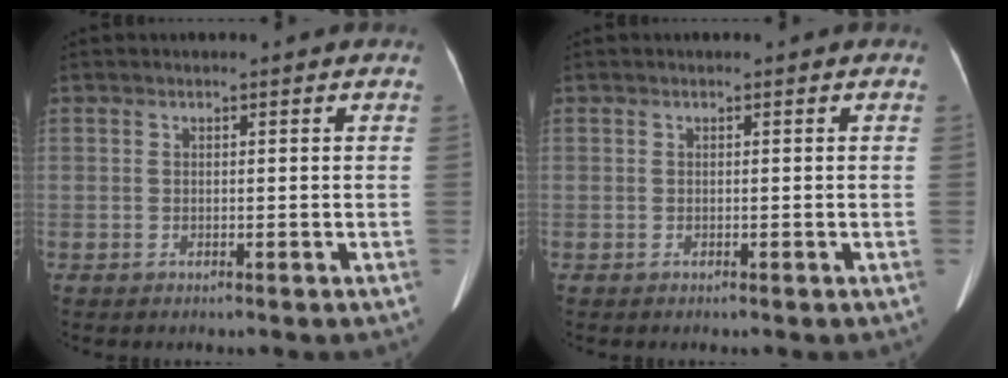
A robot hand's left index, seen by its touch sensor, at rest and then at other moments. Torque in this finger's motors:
{"motor_torque": [0.04, 0.04, 0.02, 0.01]}